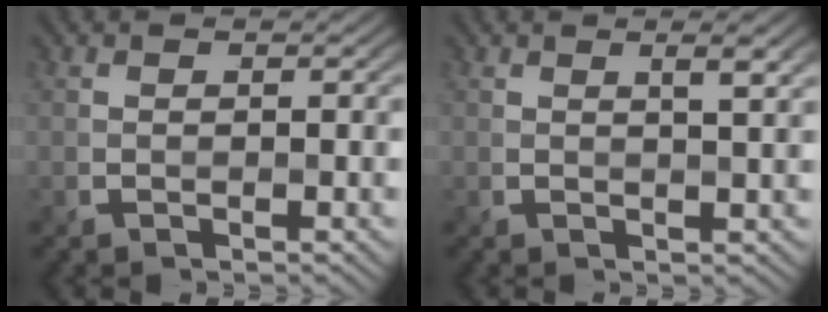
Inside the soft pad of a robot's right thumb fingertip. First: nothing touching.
{"total": 2.5, "force": [1.2, 0.5, 2.2], "torque": [-0.031, 0.002, 0.019]}